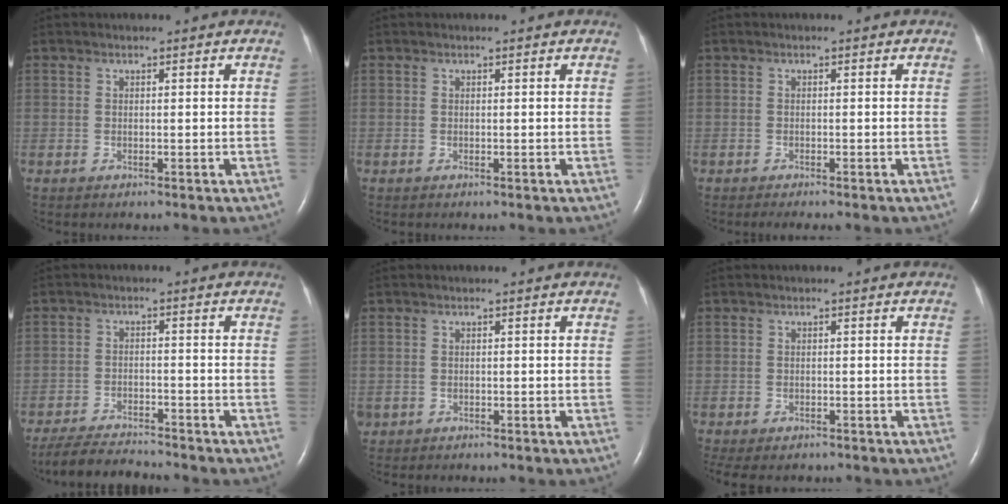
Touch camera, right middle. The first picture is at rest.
{"total": 0.0}
{"total": 1.8, "force": [-1.5, 0.2, 0.9], "torque": [-0.014, -0.005, -0.019]}
{"total": 7.4, "force": [-7.1, 0.4, 1.9], "torque": [-0.033, -0.017, -0.121]}
{"total": 0.9, "force": [-0.4, 0.8, 0.1], "torque": [-0.011, 0.004, -0.002]}
{"total": 6.8, "force": [-5.4, 3.0, 2.8], "torque": [-0.047, -0.003, -0.072]}